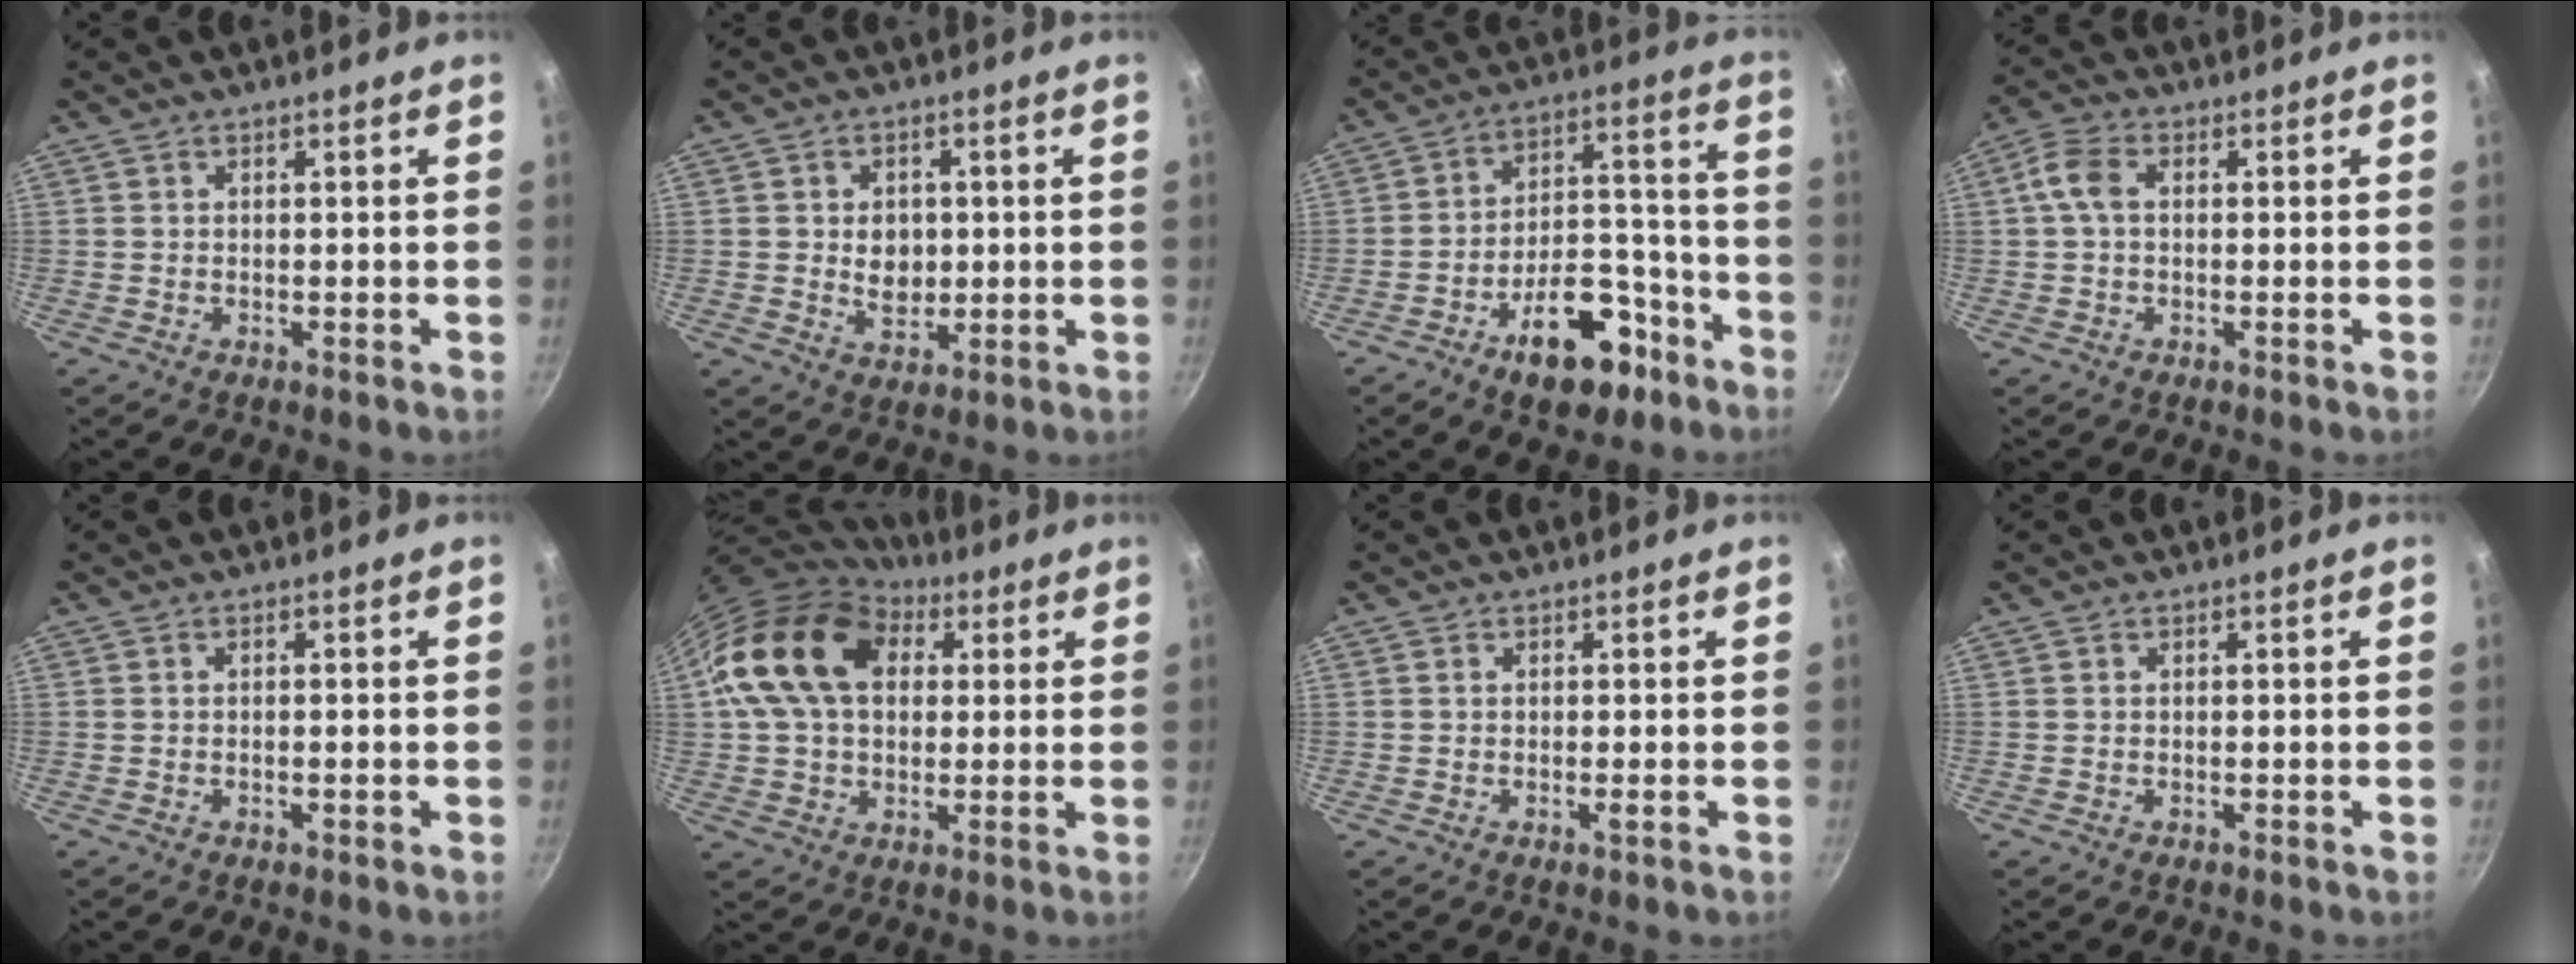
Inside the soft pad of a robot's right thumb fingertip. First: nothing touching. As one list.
[{"total": 5.9, "force": [0.3, 4.7, 3.6], "torque": [-0.034, -0.007, 0.009]}, {"total": 15.6, "force": [-8.8, 8.4, 9.8], "torque": [-0.108, 0.080, -0.119]}, {"total": 4.9, "force": [0.4, 3.1, 3.8], "torque": [-0.086, 0.015, 0.000]}, {"total": 0.8, "force": [-0.3, 0.2, 0.7], "torque": [-0.013, 0.002, -0.005]}, {"total": 19.3, "force": [5.1, 13.7, 12.7], "torque": [-0.208, 0.018, 0.079]}, {"total": 0.7, "force": [-0.1, 0.1, 0.7], "torque": [-0.016, -0.002, -0.002]}, {"total": 0.0}]